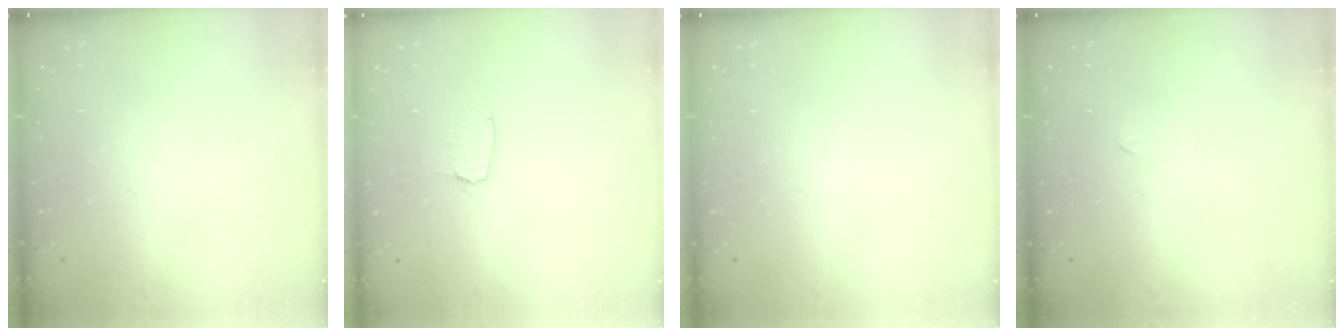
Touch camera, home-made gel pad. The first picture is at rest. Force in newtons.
{"total": 3.7, "press": 3.7, "slide": 0.3}
{"total": 0.0}
{"total": 0.0}